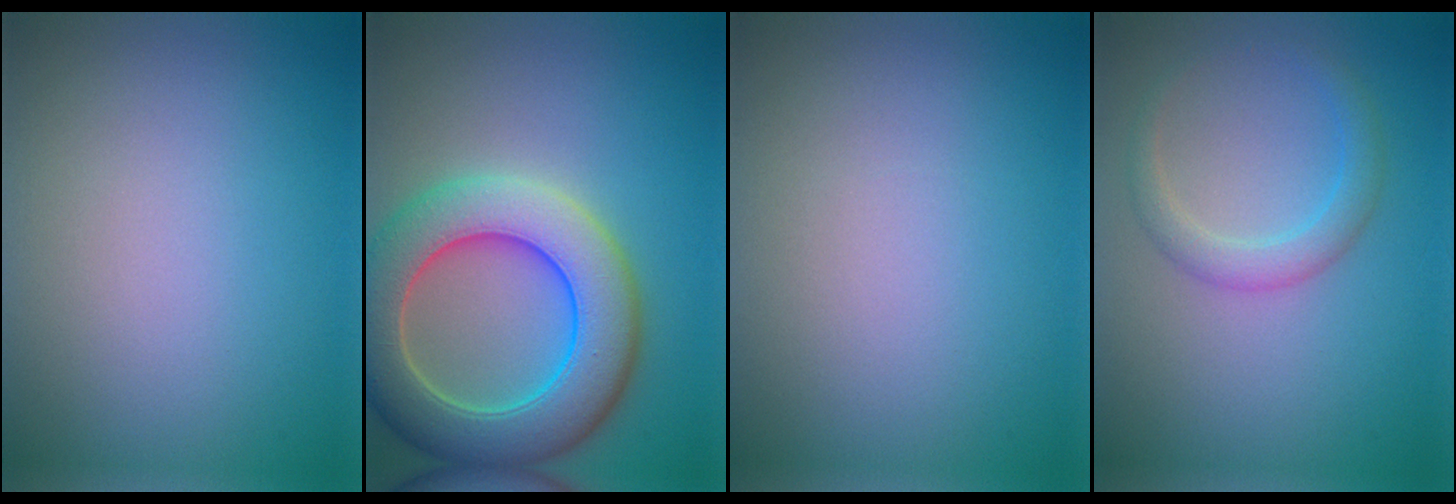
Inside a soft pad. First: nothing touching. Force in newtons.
{"total": 9.3, "press": 9.3, "slide": 0.5}
{"total": 0.0}
{"total": 2.3, "press": 2.2, "slide": 0.1}